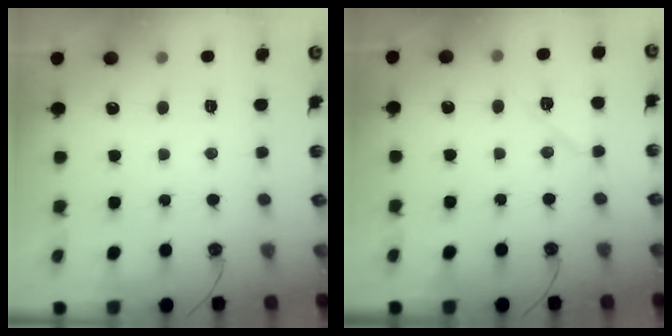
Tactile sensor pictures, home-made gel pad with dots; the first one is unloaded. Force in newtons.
{"total": 8.1, "press": 8.0, "slide": 1.7}